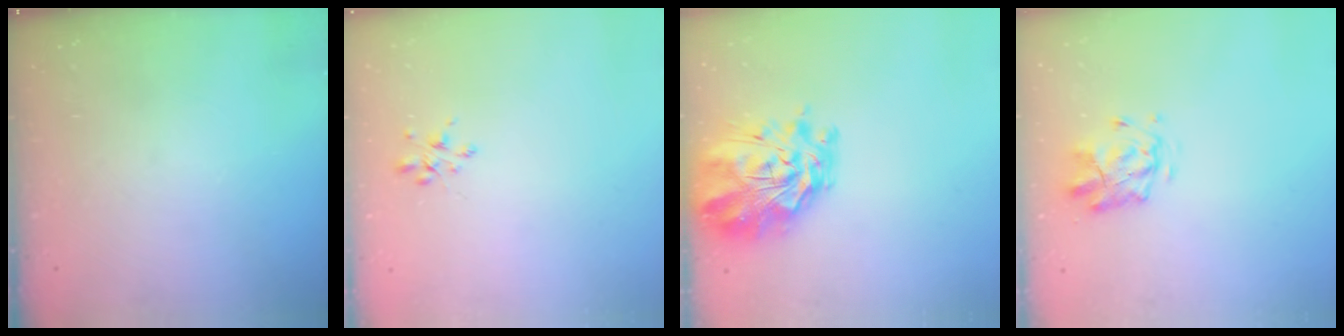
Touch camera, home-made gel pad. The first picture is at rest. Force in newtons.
{"total": 2.6, "press": 2.6, "slide": 0.4}
{"total": 4.5, "press": 4.0, "slide": 2.1}
{"total": 2.7, "press": 2.3, "slide": 1.3}